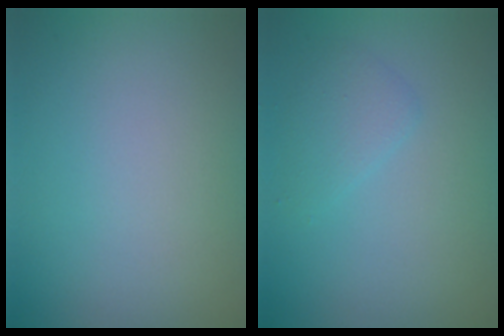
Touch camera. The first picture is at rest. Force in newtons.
{"total": 1.6, "press": 1.6, "slide": 0.0}